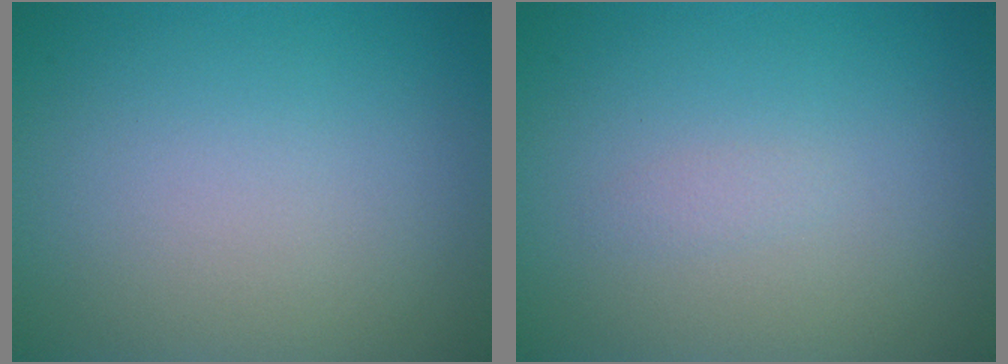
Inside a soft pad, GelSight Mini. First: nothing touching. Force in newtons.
{"total": 0.5, "press": 0.5, "slide": 0.0}